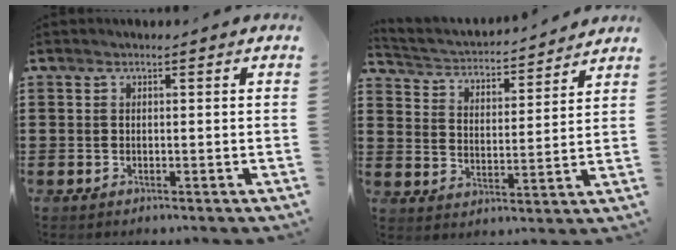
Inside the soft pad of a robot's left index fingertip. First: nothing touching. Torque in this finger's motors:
{"motor_torque": [0.49, 0.47, 0.02, 0.04]}